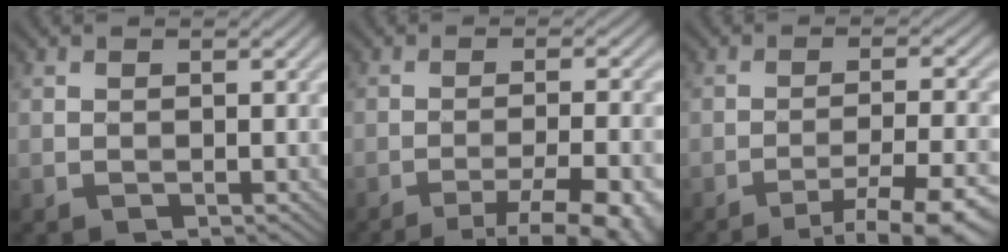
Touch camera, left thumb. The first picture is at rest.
{"total": 10.4, "force": [-7.1, 2.2, 7.3], "torque": [-0.102, 0.005, -0.083]}
{"total": 9.9, "force": [-6.9, 1.7, 6.9], "torque": [-0.106, 0.004, -0.091]}